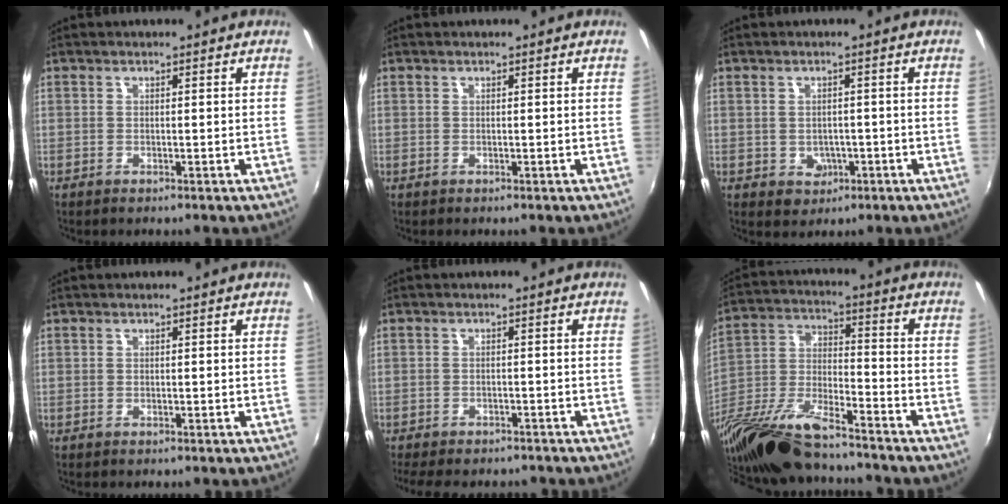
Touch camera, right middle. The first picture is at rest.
{"total": 0.0}
{"total": 3.7, "force": [-1.0, 3.3, 1.1], "torque": [-0.027, 0.002, -0.003]}
{"total": 0.0}
{"total": 8.3, "force": [-7.1, 2.6, 3.6], "torque": [-0.086, -0.020, -0.105]}
{"total": 20.0, "force": [-15.3, 4.9, 11.8], "torque": [-0.251, -0.046, -0.283]}